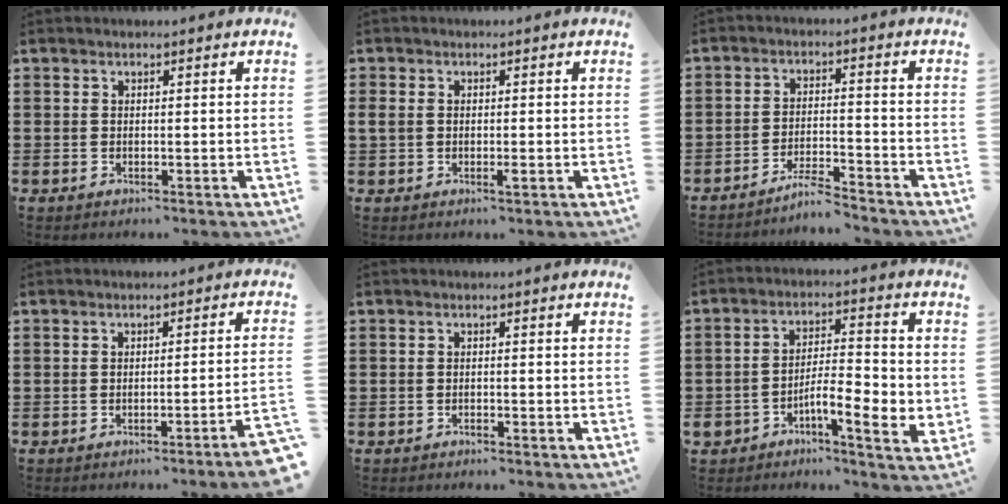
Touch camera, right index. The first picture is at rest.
{"total": 1.7, "force": [-0.1, 1.0, 1.4], "torque": [-0.043, -0.004, -0.007]}
{"total": 4.6, "force": [-4.3, 0.1, 1.5], "torque": [-0.035, -0.003, -0.086]}
{"total": 2.5, "force": [-1.9, -0.4, 1.6], "torque": [-0.027, -0.007, -0.037]}
{"total": 0.5, "force": [-0.5, 0.1, -0.1], "torque": [0.000, -0.001, -0.010]}
{"total": 7.0, "force": [-2.7, 2.3, 6.0], "torque": [-0.100, -0.004, -0.051]}